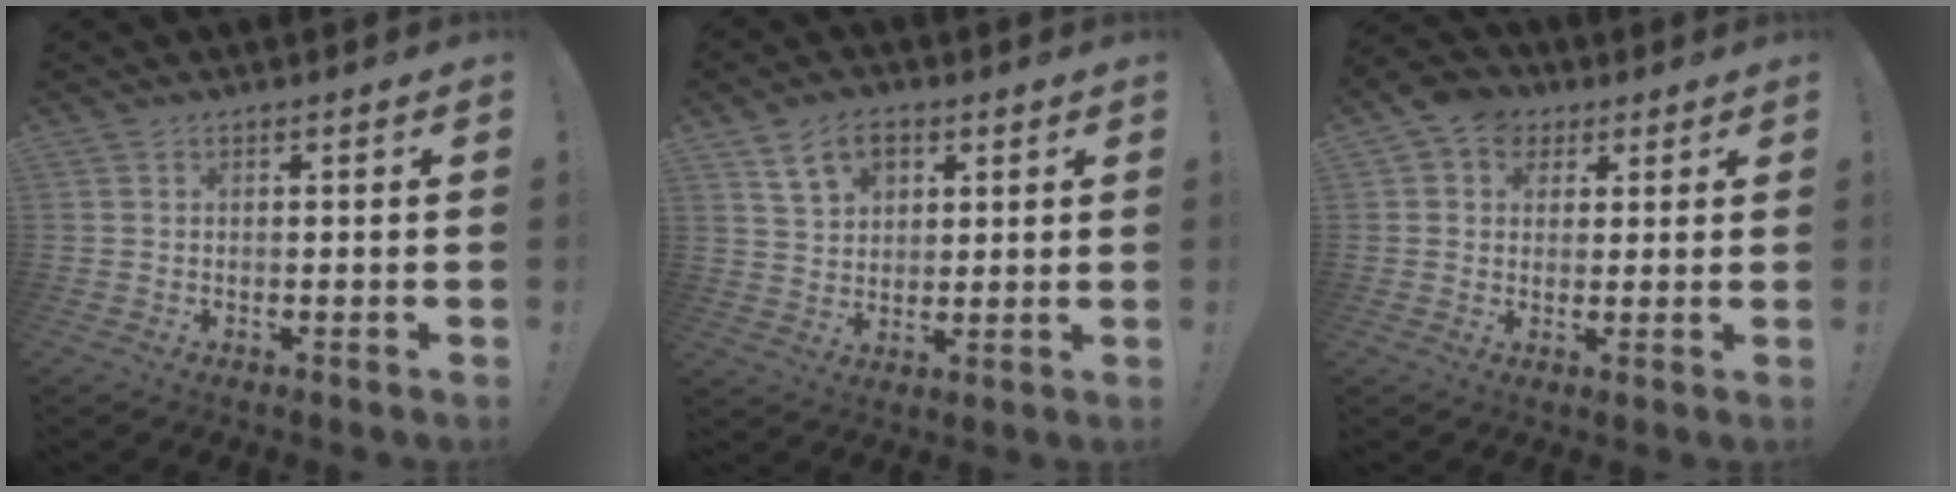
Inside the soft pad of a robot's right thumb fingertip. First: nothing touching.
{"total": 9.5, "force": [4.9, 6.5, 4.9], "torque": [-0.079, -0.010, 0.094]}
{"total": 7.0, "force": [2.7, 5.9, 2.5], "torque": [-0.037, -0.004, 0.054]}